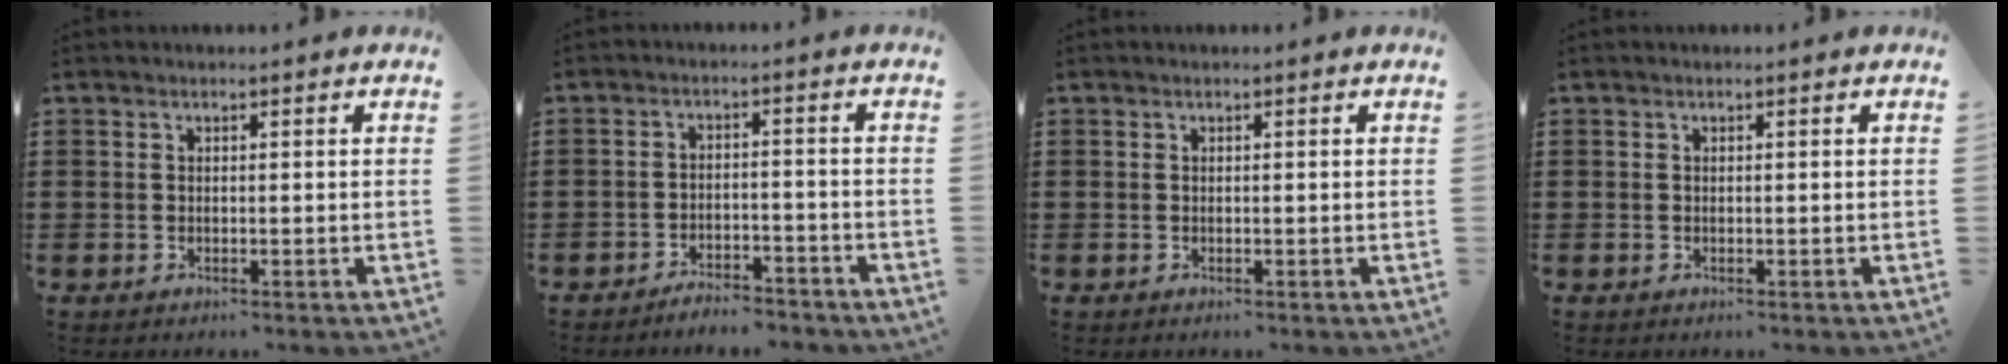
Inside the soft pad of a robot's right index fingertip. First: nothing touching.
{"total": 3.5, "force": [-3.5, 0.4, 0.4], "torque": [-0.012, 0.005, -0.071]}
{"total": 0.0}
{"total": 0.0}